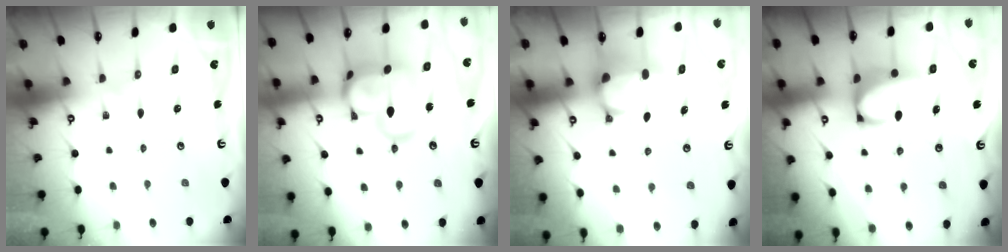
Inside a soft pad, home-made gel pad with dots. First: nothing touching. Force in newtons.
{"total": 9.4, "press": 9.4, "slide": 1.2}
{"total": 0.9, "press": 0.2, "slide": 0.9}
{"total": 2.3, "press": 2.1, "slide": 1.0}